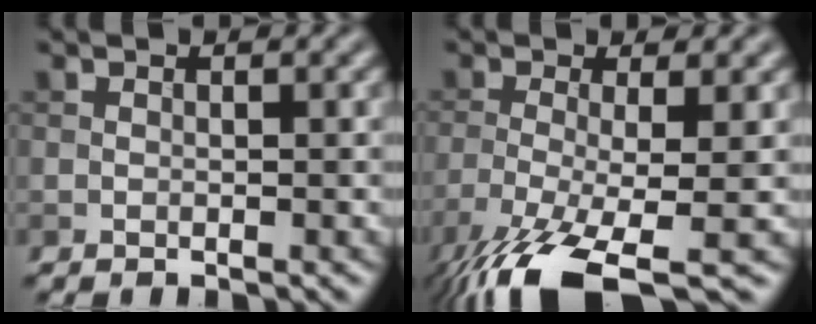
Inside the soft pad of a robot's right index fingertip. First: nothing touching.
{"total": 9.3, "force": [-5.5, 2.3, 7.2], "torque": [-0.140, -0.026, -0.105]}